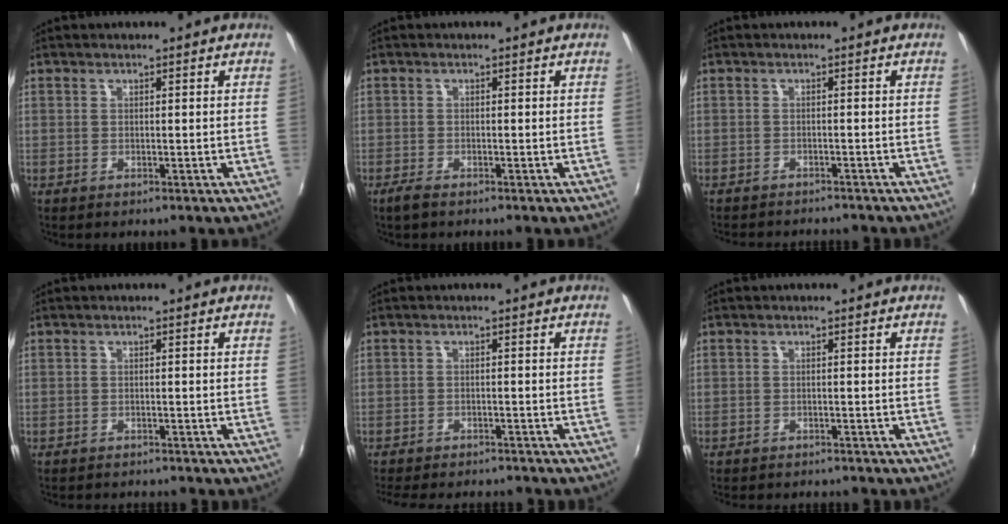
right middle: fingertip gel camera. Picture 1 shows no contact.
{"total": 2.0, "force": [-1.5, 0.4, 1.2], "torque": [-0.030, -0.005, -0.030]}
{"total": 6.4, "force": [-5.9, 1.4, 2.0], "torque": [-0.053, -0.015, -0.085]}
{"total": 5.2, "force": [-4.8, 1.0, 1.5], "torque": [-0.042, -0.015, -0.071]}
{"total": 12.0, "force": [-10.6, 3.2, 4.7], "torque": [-0.109, -0.022, -0.152]}
{"total": 6.0, "force": [-5.5, 1.4, 1.9], "torque": [-0.051, -0.015, -0.079]}